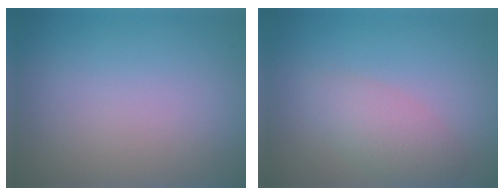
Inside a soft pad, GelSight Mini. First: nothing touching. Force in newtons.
{"total": 3.0, "press": 3.0, "slide": 0.1}